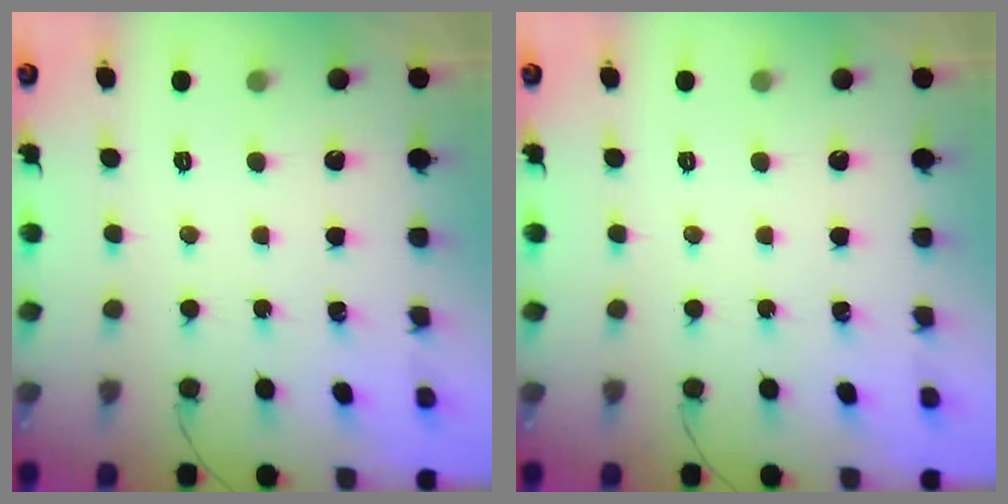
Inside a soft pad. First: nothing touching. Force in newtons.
{"total": 0.0}